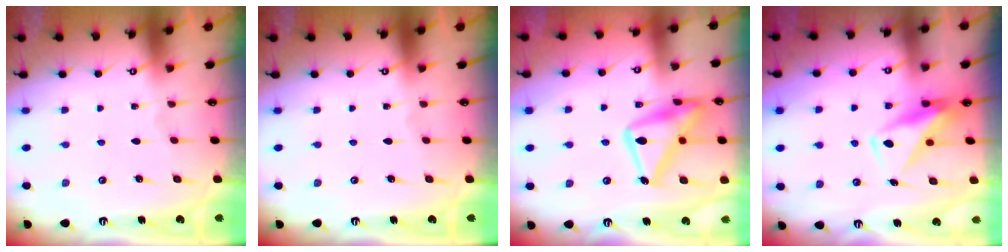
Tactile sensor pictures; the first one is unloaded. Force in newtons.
{"total": 0.0}
{"total": 19.3, "press": 19.3, "slide": 1.3}
{"total": 10.7, "press": 10.6, "slide": 1.0}